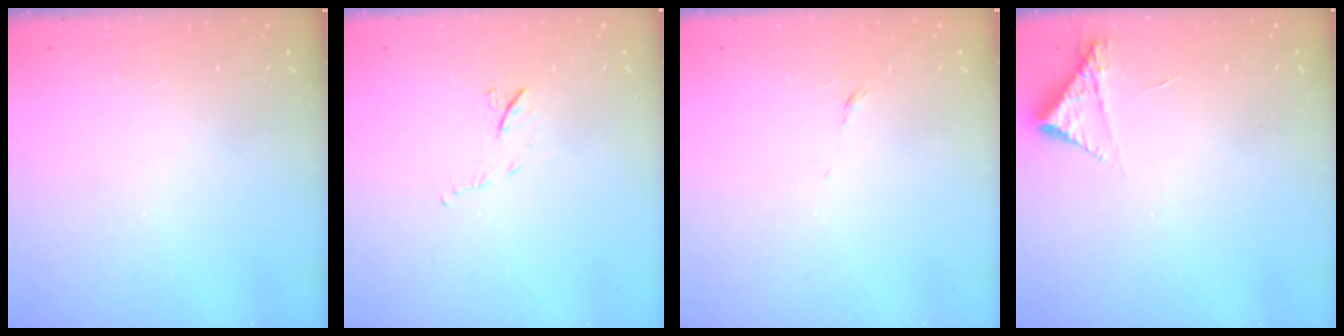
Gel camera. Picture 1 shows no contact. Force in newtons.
{"total": 7.0, "press": 7.0, "slide": 0.7}
{"total": 3.9, "press": 3.8, "slide": 0.9}
{"total": 4.3, "press": 4.3, "slide": 0.3}